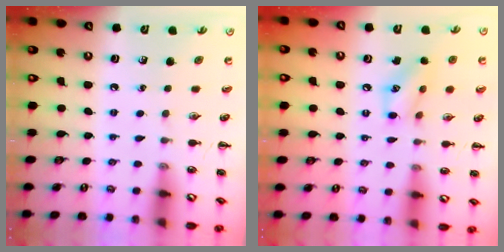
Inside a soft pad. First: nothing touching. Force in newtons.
{"total": 10.0, "press": 9.9, "slide": 1.1}